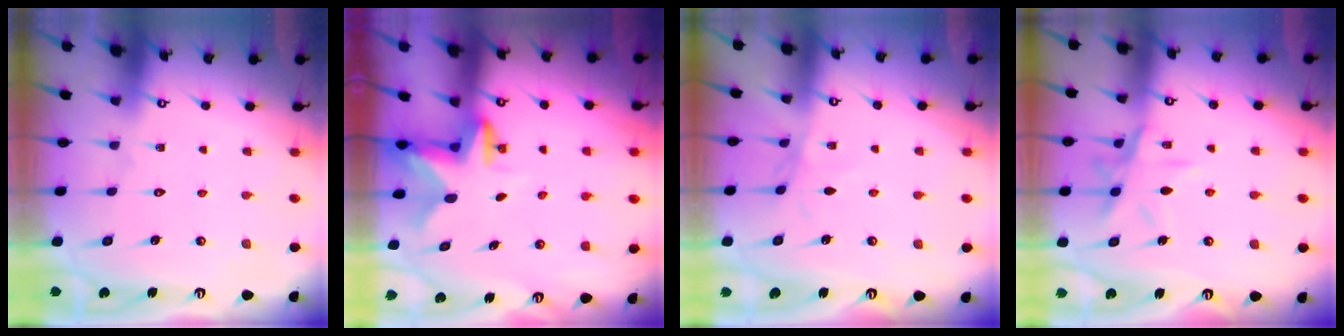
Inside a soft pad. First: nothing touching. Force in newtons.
{"total": 2.4, "press": 2.4, "slide": 0.4}
{"total": 2.2, "press": 2.2, "slide": 0.4}
{"total": 11.5, "press": 11.4, "slide": 0.9}